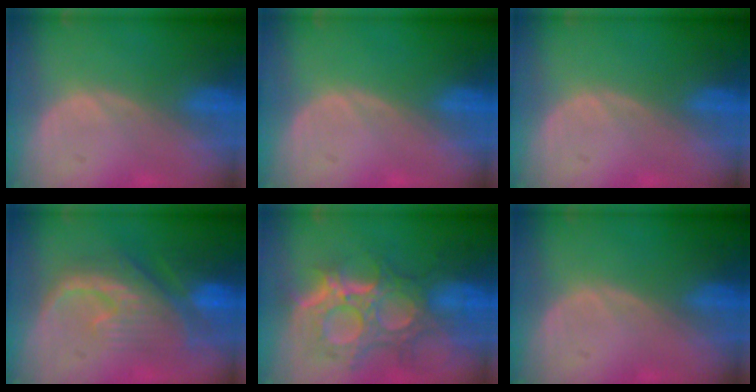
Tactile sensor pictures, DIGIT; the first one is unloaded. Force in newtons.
{"total": 0.0}
{"total": 0.0}
{"total": 10.3, "press": 9.1, "slide": 4.9}
{"total": 12.0, "press": 10.8, "slide": 5.3}
{"total": 0.0}